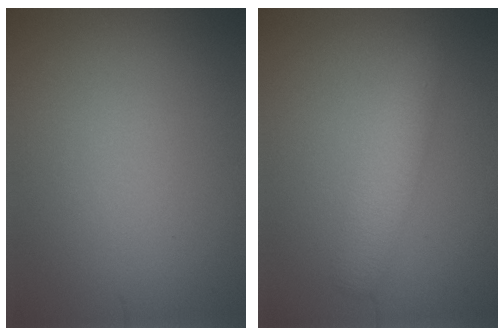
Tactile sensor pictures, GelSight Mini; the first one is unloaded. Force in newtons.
{"total": 2.8, "press": 2.8, "slide": 0.1}